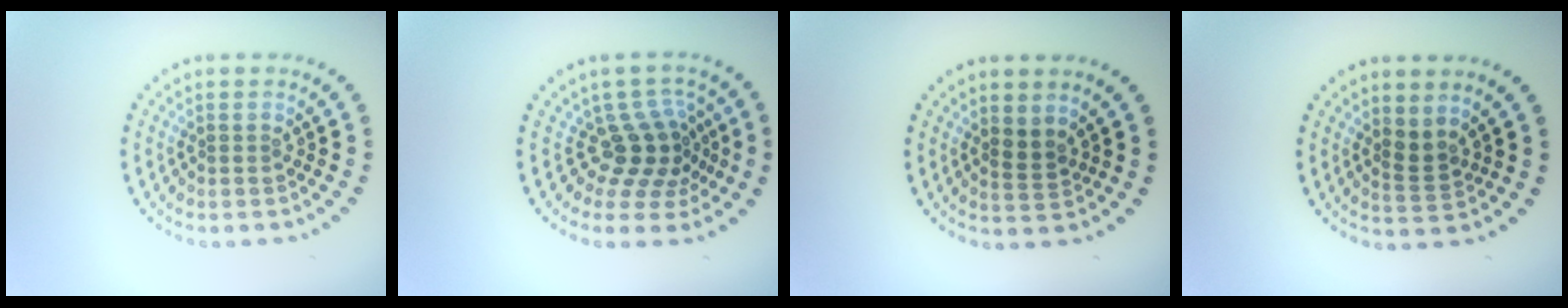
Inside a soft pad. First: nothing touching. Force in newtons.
{"total": 3.8, "press": 2.7, "slide": 2.7}
{"total": 1.7, "press": 1.2, "slide": 1.2}
{"total": 1.8, "press": 1.3, "slide": 1.2}